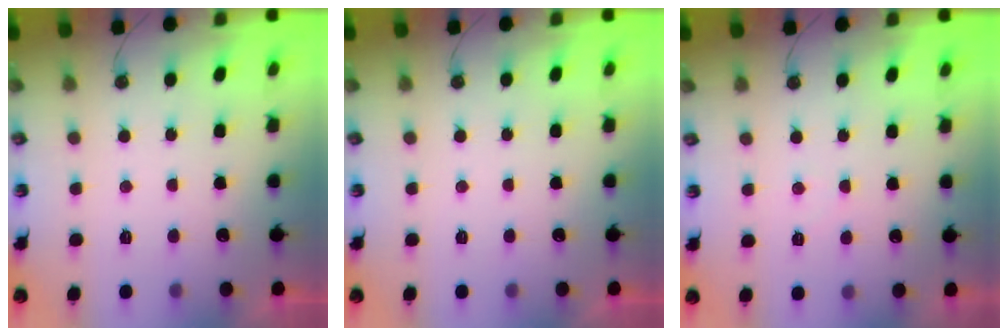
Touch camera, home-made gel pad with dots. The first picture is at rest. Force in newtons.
{"total": 0.0}
{"total": 3.8, "press": 3.7, "slide": 0.5}